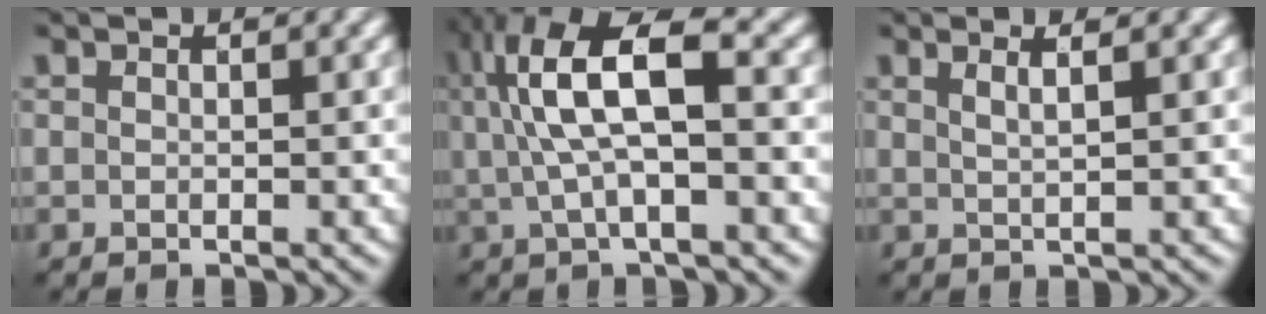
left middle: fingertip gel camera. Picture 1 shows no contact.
{"total": 8.3, "force": [1.1, 2.9, 7.7], "torque": [-0.158, 0.014, 0.017]}
{"total": 1.9, "force": [0.9, 0.6, 1.5], "torque": [-0.018, 0.008, 0.005]}